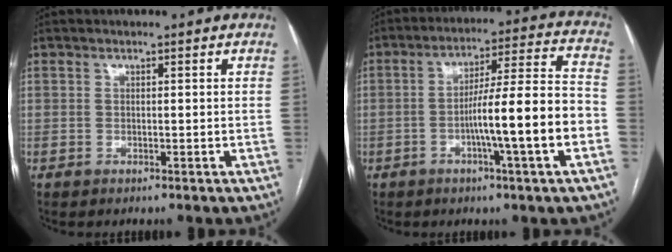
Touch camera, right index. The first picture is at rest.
{"total": 13.8, "force": [-3.9, -0.4, 13.3], "torque": [-0.213, 0.013, -0.063]}